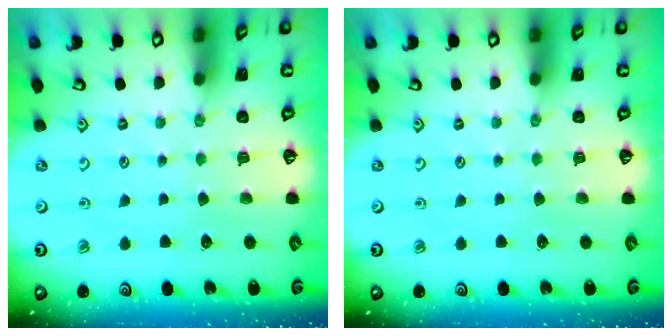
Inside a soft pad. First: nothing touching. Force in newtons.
{"total": 0.0}